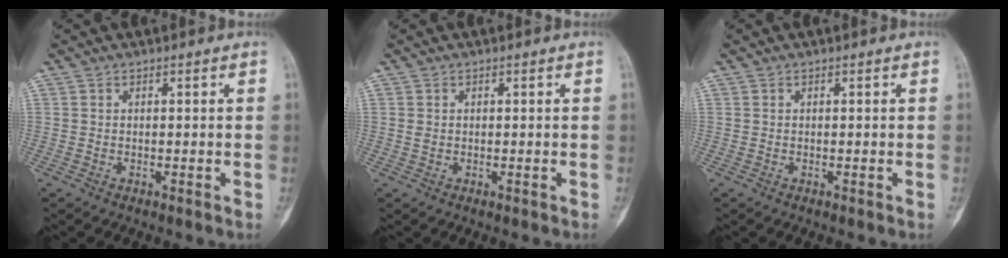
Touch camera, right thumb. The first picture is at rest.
{"total": 0.8, "force": [0.1, 0.7, 0.4], "torque": [-0.004, 0.001, 0.002]}
{"total": 0.0}